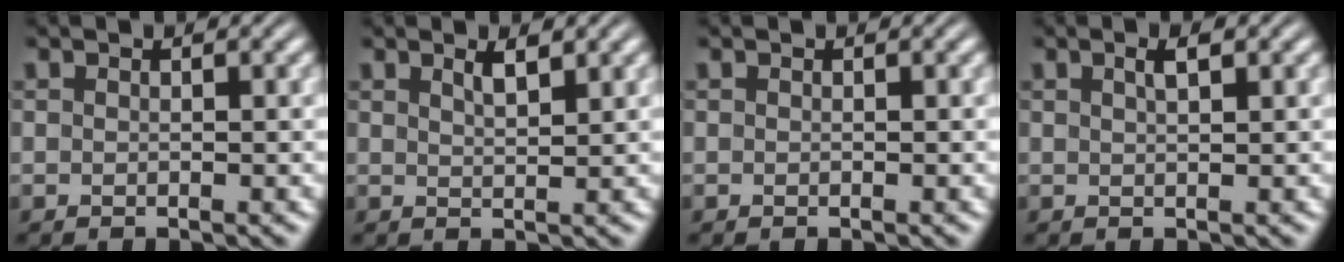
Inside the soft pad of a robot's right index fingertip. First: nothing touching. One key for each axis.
{"total": 1.3, "fx": 0.9, "fy": -0.2, "fz": 0.9, "tx": -0.010, "ty": -0.007, "tz": 0.020}
{"total": 0.0}
{"total": 1.3, "fx": 0.4, "fy": 0.0, "fz": 1.2, "tx": -0.016, "ty": 0.001, "tz": 0.011}